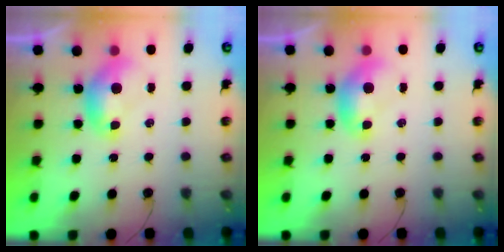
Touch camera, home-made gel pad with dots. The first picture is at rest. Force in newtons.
{"total": 0.0}